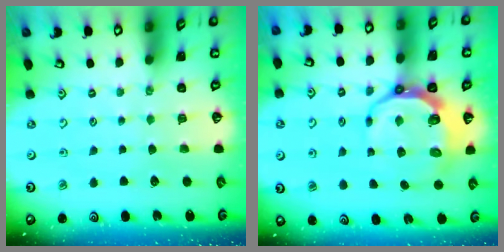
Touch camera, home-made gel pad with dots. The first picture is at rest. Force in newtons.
{"total": 10.2, "press": 9.4, "slide": 3.9}